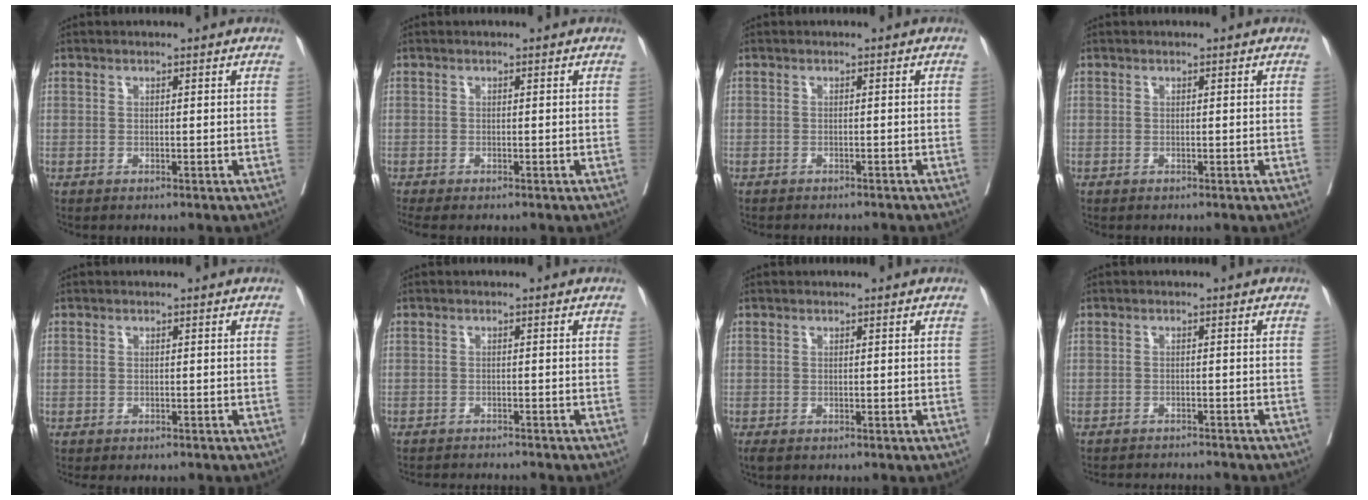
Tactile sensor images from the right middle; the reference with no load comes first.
{"total": 3.3, "force": [-2.8, 0.6, 1.6], "torque": [-0.017, -0.009, -0.043]}
{"total": 5.8, "force": [-5.4, 0.9, 2.0], "torque": [-0.020, -0.008, -0.063]}
{"total": 0.0}
{"total": 1.1, "force": [-0.9, 0.6, 0.1], "torque": [-0.004, 0.001, -0.016]}
{"total": 7.2, "force": [-6.9, 0.2, 2.0], "torque": [-0.017, -0.011, -0.092]}
{"total": 1.6, "force": [-1.2, 0.7, 0.8], "torque": [-0.018, -0.008, -0.021]}
{"total": 8.6, "force": [-8.3, 0.7, 2.2], "torque": [-0.022, -0.006, -0.106]}